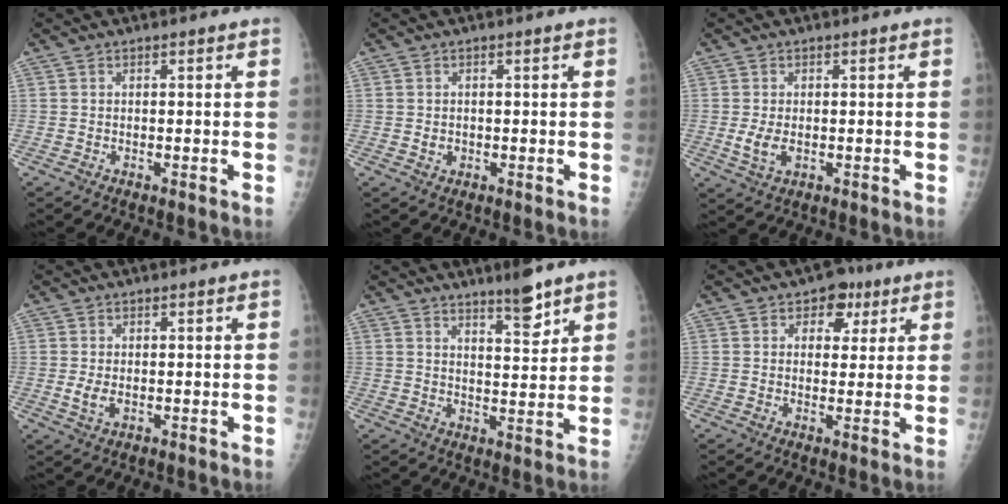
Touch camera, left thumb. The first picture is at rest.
{"total": 1.5, "force": [-0.1, 1.3, 0.7], "torque": [-0.008, 0.001, 0.004]}
{"total": 3.8, "force": [-0.4, 2.4, 3.0], "torque": [-0.062, -0.007, -0.004]}
{"total": 2.8, "force": [-0.2, 1.7, 2.2], "torque": [-0.045, -0.006, -0.001]}
{"total": 5.8, "force": [4.6, 1.1, 3.4], "torque": [-0.041, -0.040, 0.072]}
{"total": 5.8, "force": [2.8, 4.4, 2.7], "torque": [0.002, -0.005, 0.032]}